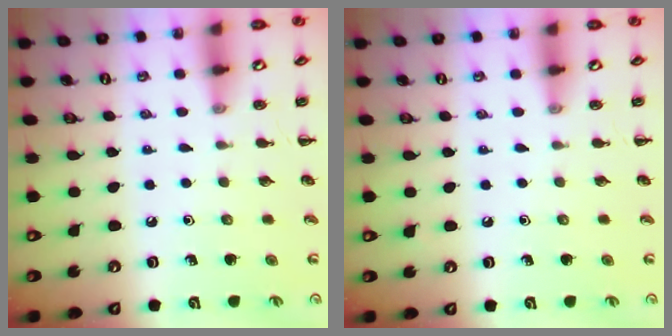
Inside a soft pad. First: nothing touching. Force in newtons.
{"total": 0.0}